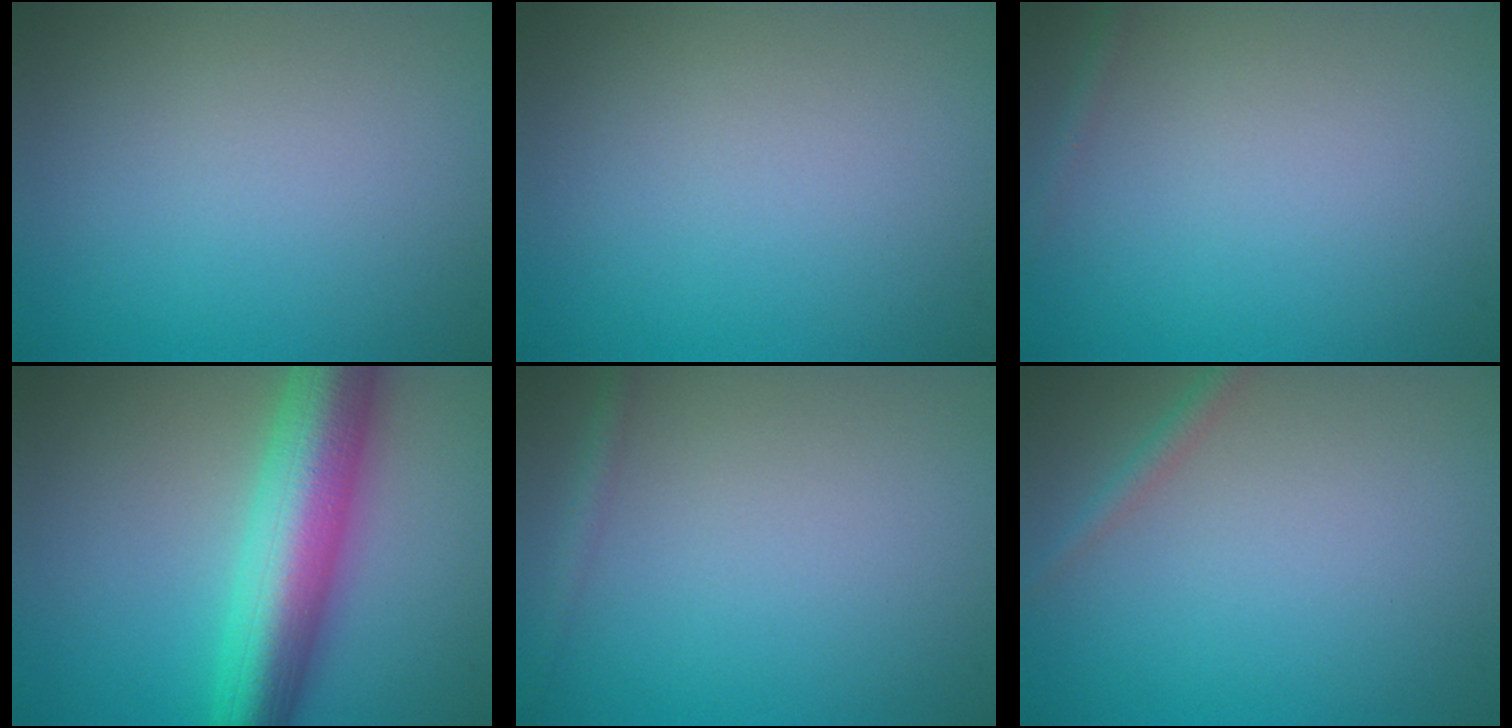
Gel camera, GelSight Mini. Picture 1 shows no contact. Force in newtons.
{"total": 0.0}
{"total": 0.7, "press": 0.7, "slide": 0.0}
{"total": 9.5, "press": 9.5, "slide": 0.1}
{"total": 1.1, "press": 1.1, "slide": 0.1}
{"total": 1.2, "press": 1.2, "slide": 0.0}